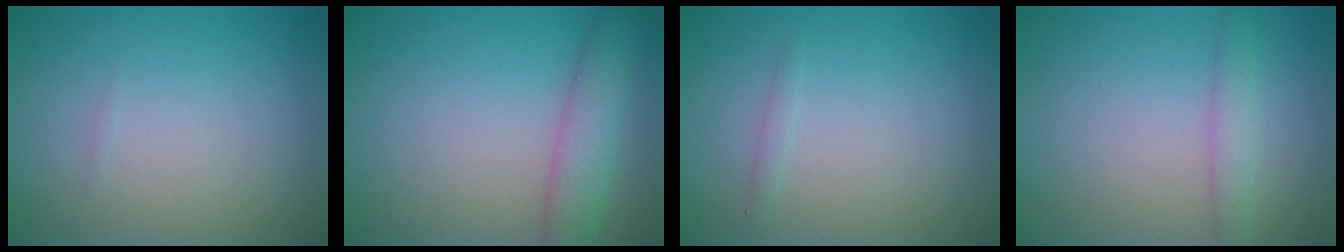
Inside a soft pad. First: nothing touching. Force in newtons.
{"total": 3.9, "press": 3.9, "slide": 0.1}
{"total": 0.6, "press": 0.6, "slide": 0.0}
{"total": 2.0, "press": 2.0, "slide": 0.1}